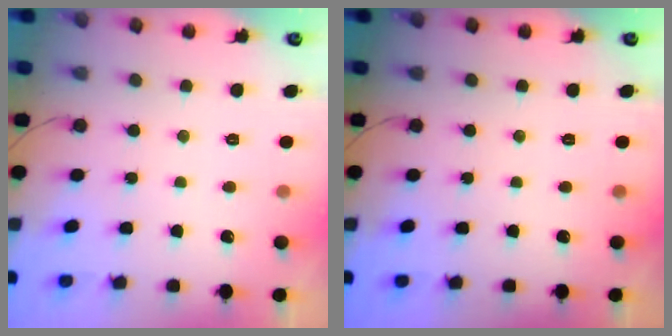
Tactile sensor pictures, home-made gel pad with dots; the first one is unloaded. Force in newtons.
{"total": 0.0}